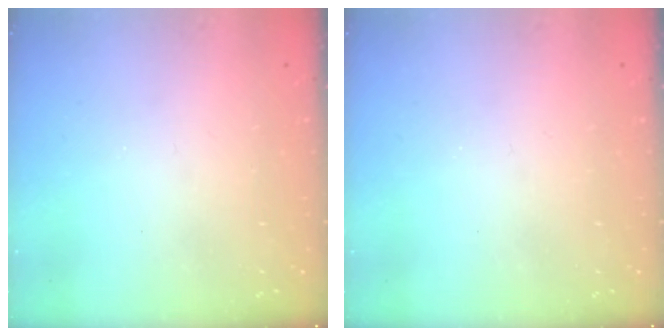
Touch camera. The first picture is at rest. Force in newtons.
{"total": 0.0}